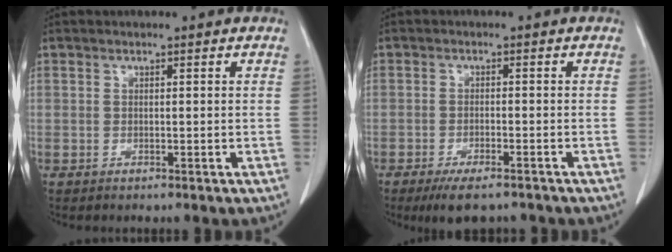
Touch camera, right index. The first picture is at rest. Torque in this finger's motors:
{"motor_torque": [0.39, -0.34, 0.16, 0.06]}